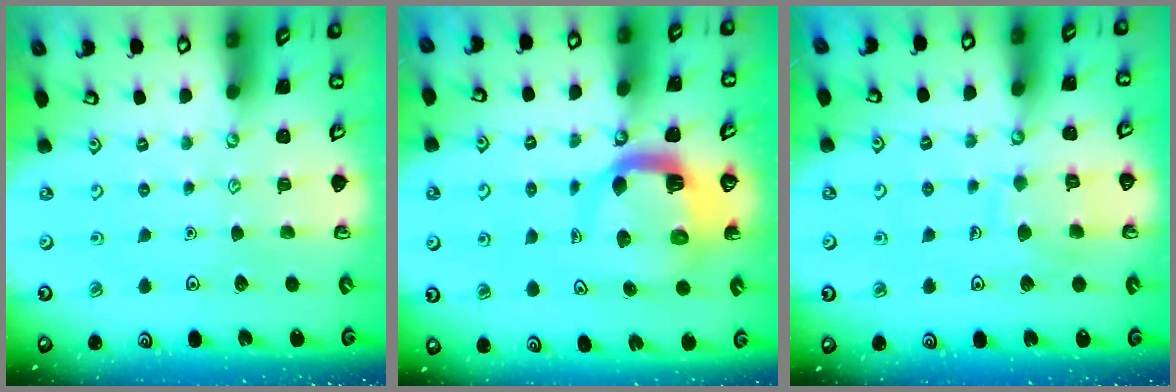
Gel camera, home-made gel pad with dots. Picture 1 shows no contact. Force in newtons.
{"total": 9.0, "press": 9.0, "slide": 1.2}
{"total": 8.6, "press": 8.6, "slide": 0.8}